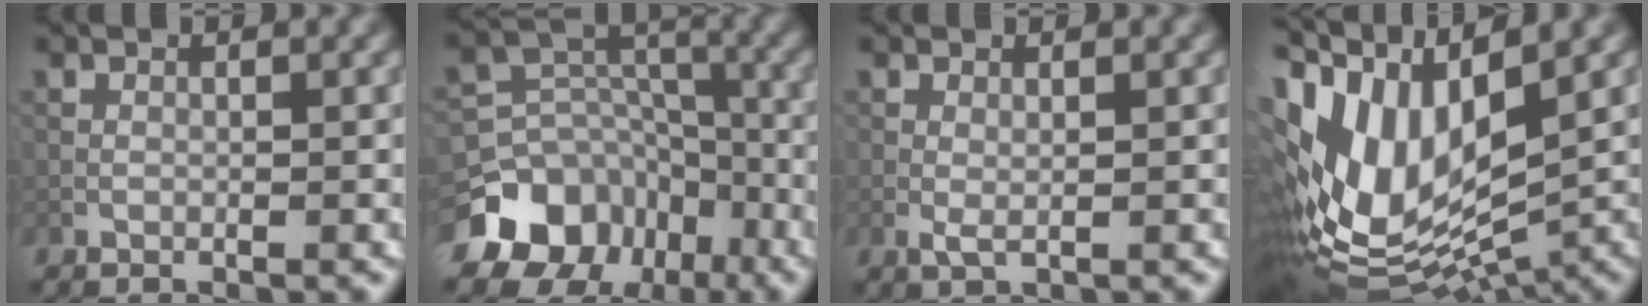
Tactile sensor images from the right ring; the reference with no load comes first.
{"total": 13.9, "force": [-8.8, 10.2, 3.5], "torque": [-0.088, -0.012, -0.139]}
{"total": 0.9, "force": [0.0, 0.3, 0.9], "torque": [-0.022, -0.002, 0.001]}
{"total": 14.0, "force": [2.2, 6.5, 12.1], "torque": [-0.257, -0.004, 0.061]}